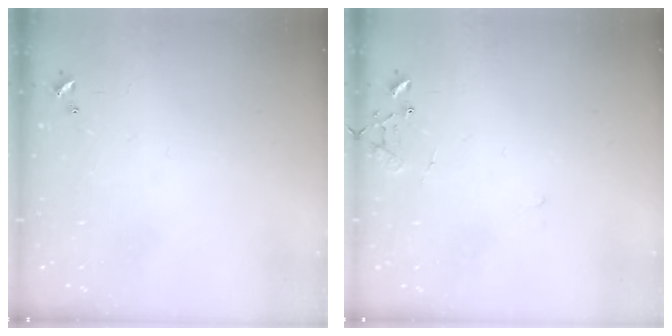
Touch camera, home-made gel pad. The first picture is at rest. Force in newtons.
{"total": 9.3, "press": 9.3, "slide": 0.7}